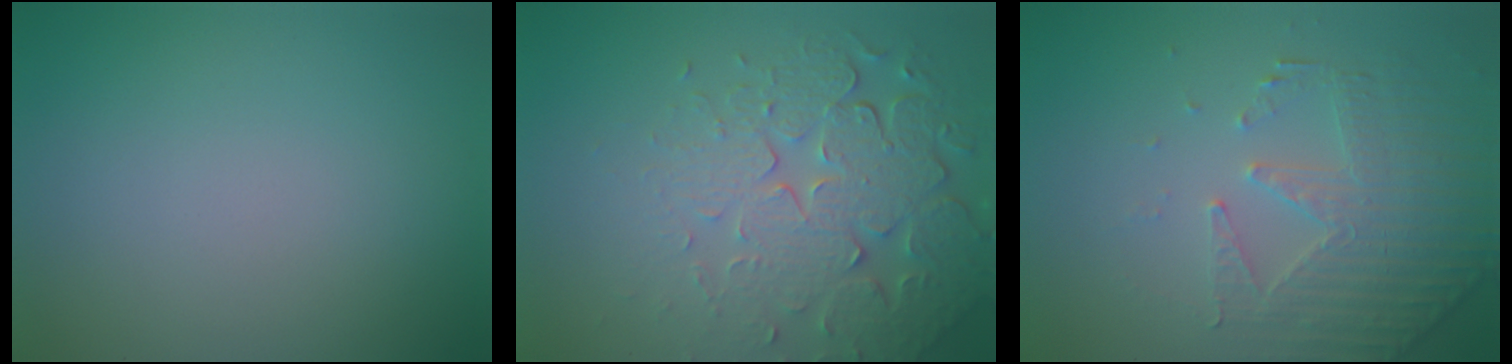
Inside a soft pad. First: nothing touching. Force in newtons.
{"total": 7.6, "press": 5.5, "slide": 5.2}
{"total": 4.9, "press": 3.8, "slide": 3.0}